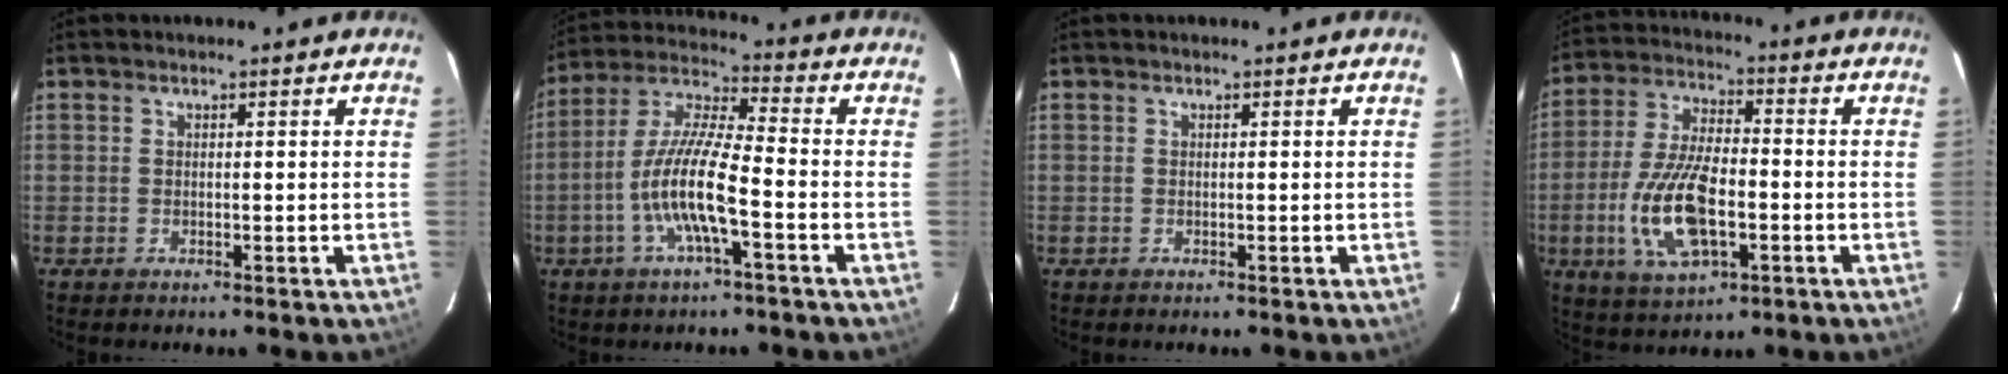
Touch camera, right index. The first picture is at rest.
{"total": 11.8, "force": [-4.1, 1.5, 10.9], "torque": [-0.227, 0.001, -0.084]}
{"total": 0.0}
{"total": 14.7, "force": [-4.0, 6.3, 12.6], "torque": [-0.267, -0.007, -0.071]}